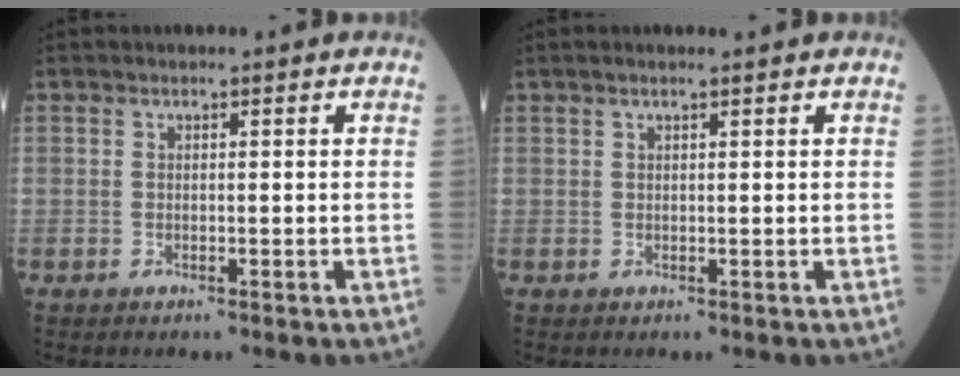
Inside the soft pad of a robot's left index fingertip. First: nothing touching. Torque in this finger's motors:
{"motor_torque": [0.83, -1.31, 0.01, 0.02]}